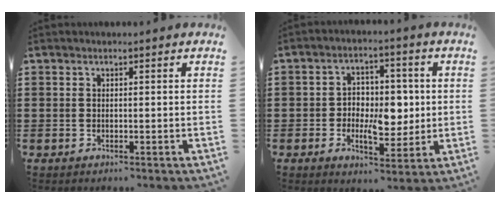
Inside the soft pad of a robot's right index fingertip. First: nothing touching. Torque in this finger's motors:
{"motor_torque": [1.28, 0.85, 0.40, 0.07]}